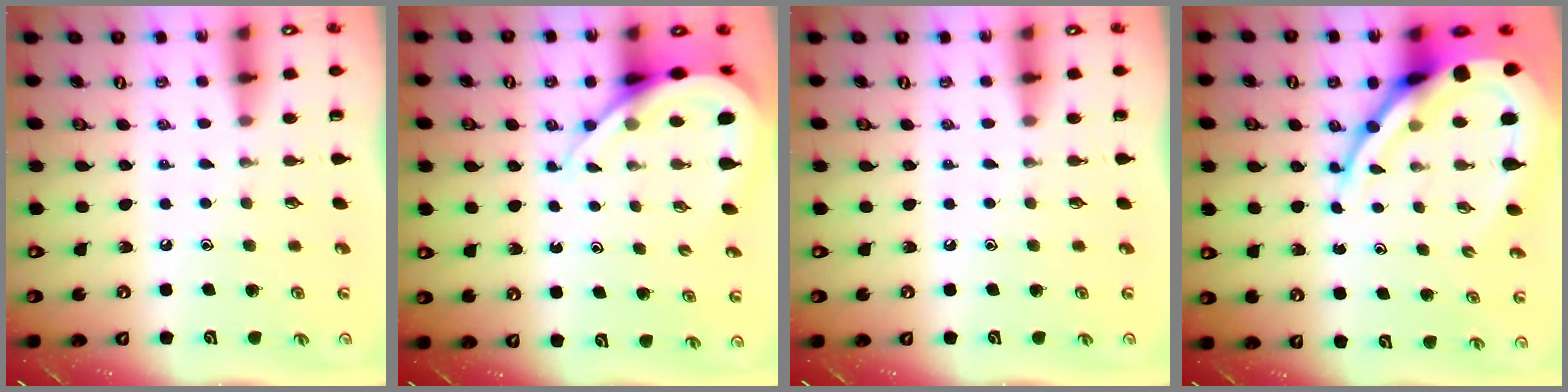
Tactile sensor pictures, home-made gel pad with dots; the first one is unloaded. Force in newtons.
{"total": 9.7, "press": 9.6, "slide": 1.0}
{"total": 0.0}
{"total": 15.7, "press": 15.7, "slide": 1.4}